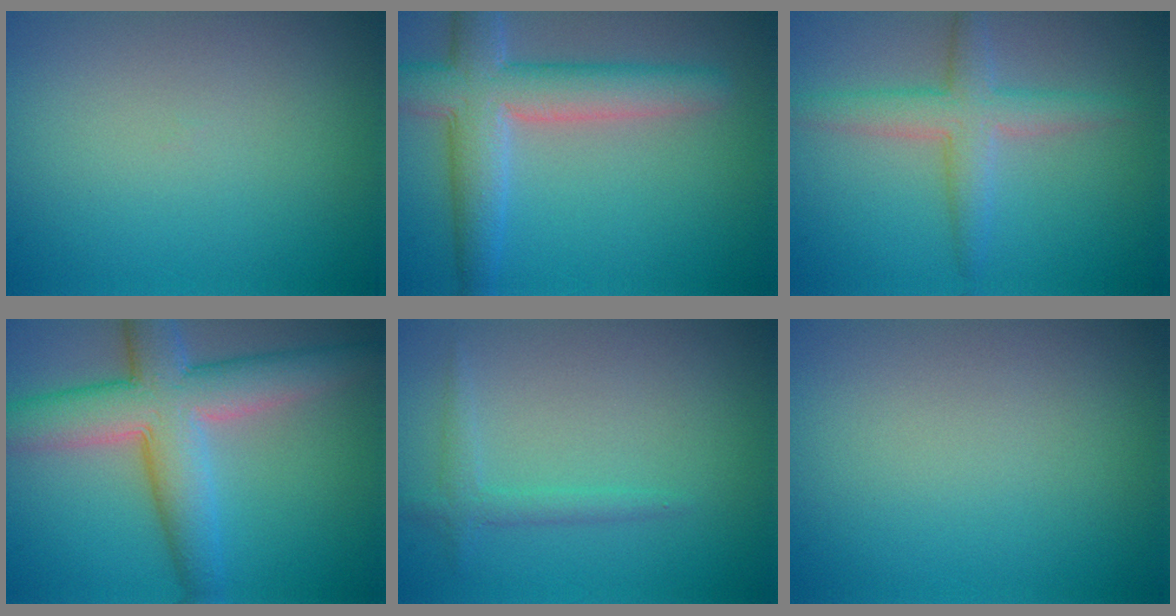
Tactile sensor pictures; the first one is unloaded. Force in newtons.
{"total": 6.4, "press": 6.4, "slide": 0.3}
{"total": 3.6, "press": 3.6, "slide": 0.1}
{"total": 8.0, "press": 8.0, "slide": 0.3}
{"total": 1.4, "press": 1.4, "slide": 0.1}
{"total": 0.0}